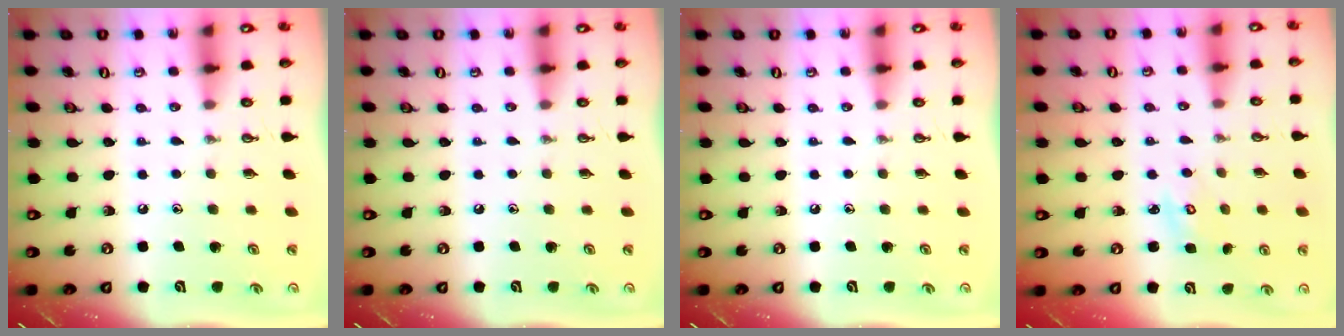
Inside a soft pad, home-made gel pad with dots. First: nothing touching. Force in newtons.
{"total": 0.0}
{"total": 0.0}
{"total": 2.9, "press": 2.9, "slide": 0.3}